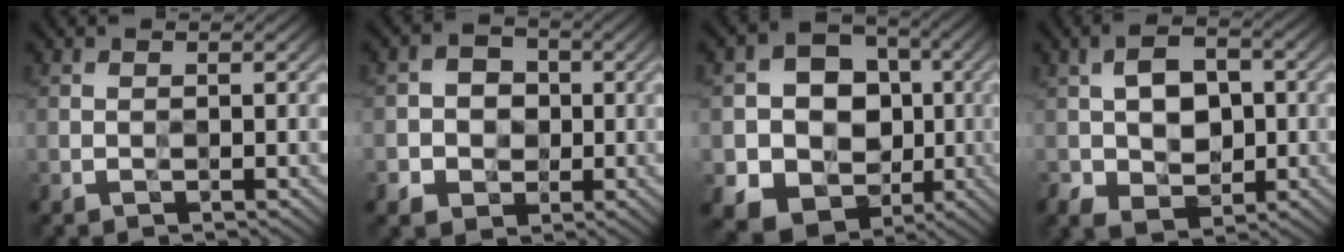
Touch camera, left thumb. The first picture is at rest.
{"total": 4.4, "force": [-0.5, 4.1, 1.6], "torque": [-0.024, 0.003, -0.022]}
{"total": 12.5, "force": [-1.3, 11.0, 5.9], "torque": [-0.118, -0.020, -0.041]}
{"total": 7.1, "force": [0.0, 4.8, 5.2], "torque": [-0.098, 0.004, 0.000]}